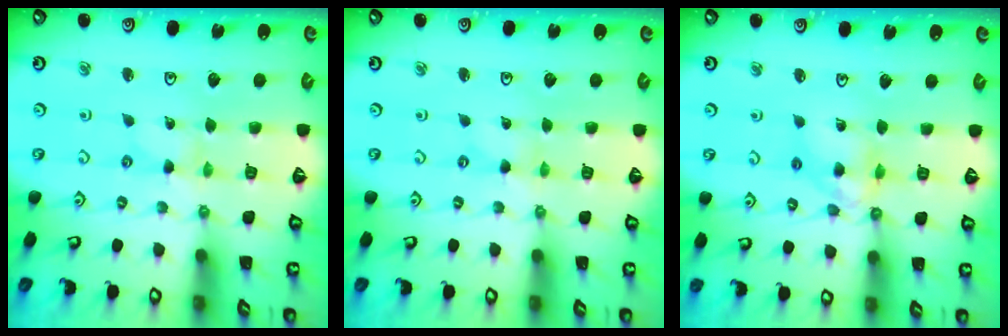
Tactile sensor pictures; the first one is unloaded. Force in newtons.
{"total": 0.0}
{"total": 10.2, "press": 10.2, "slide": 1.0}